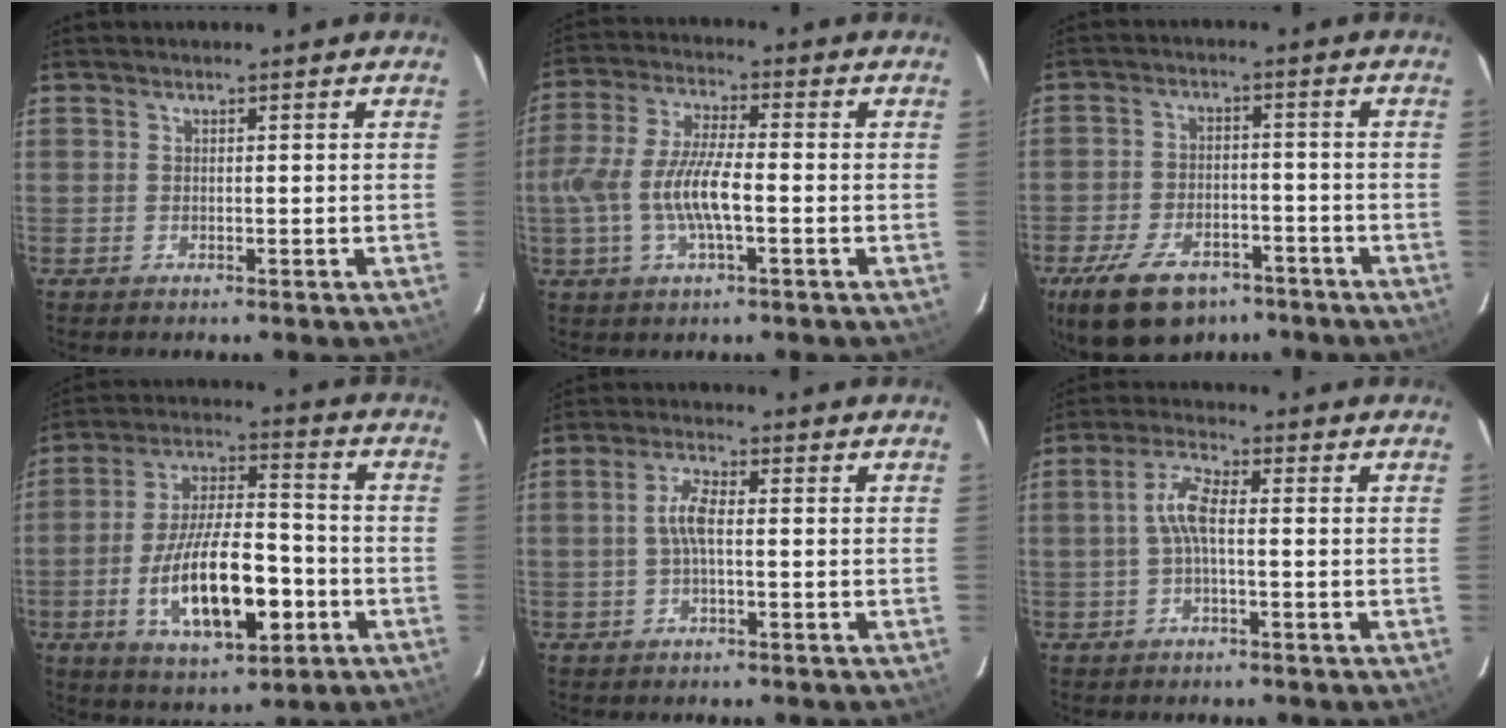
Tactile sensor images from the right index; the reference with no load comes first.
{"total": 10.7, "force": [-2.4, 2.8, 10.1], "torque": [-0.210, -0.001, -0.046]}
{"total": 15.2, "force": [-9.9, 8.1, 8.1], "torque": [-0.184, -0.007, -0.159]}
{"total": 17.1, "force": [-5.4, 6.4, 14.9], "torque": [-0.281, 0.000, -0.080]}
{"total": 3.8, "force": [-0.3, 0.9, 3.7], "torque": [-0.075, 0.008, -0.005]}
{"total": 4.7, "force": [-0.4, 1.2, 4.5], "torque": [-0.096, 0.013, -0.008]}